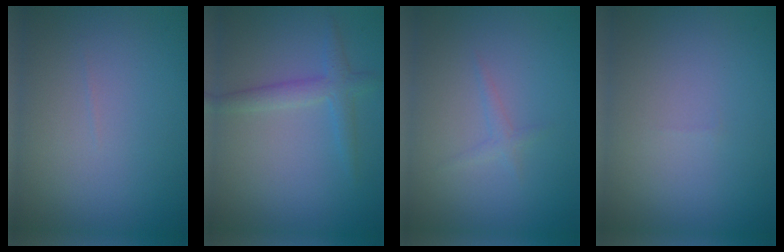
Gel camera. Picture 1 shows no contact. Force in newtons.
{"total": 2.3, "press": 2.3, "slide": 0.1}
{"total": 0.9, "press": 0.9, "slide": 0.0}
{"total": 0.0}